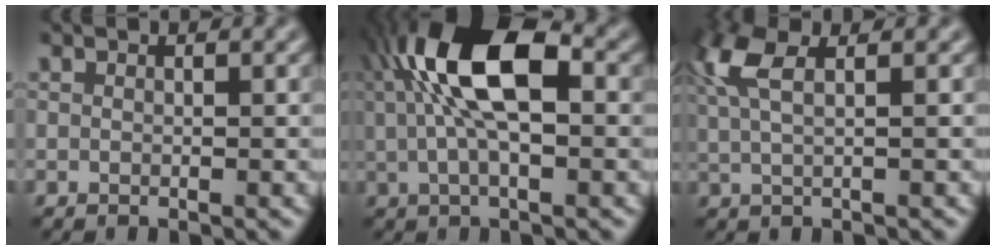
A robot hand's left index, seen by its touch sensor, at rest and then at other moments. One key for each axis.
{"total": 10.3, "fx": 2.1, "fy": 4.3, "fz": 9.1, "tx": -0.173, "ty": 0.020, "tz": 0.025}
{"total": 4.7, "fx": 1.9, "fy": 1.6, "fz": 3.9, "tx": -0.084, "ty": 0.011, "tz": 0.034}